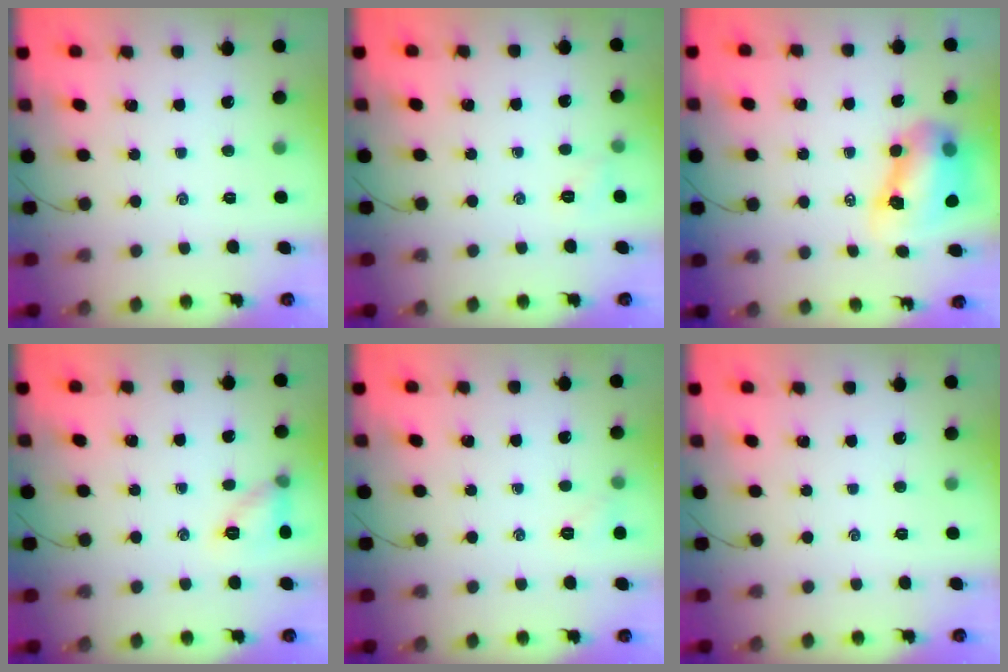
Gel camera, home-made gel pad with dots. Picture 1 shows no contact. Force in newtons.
{"total": 4.8, "press": 4.6, "slide": 1.3}
{"total": 10.5, "press": 10.1, "slide": 2.9}
{"total": 8.4, "press": 8.3, "slide": 1.0}
{"total": 4.6, "press": 4.5, "slide": 1.2}
{"total": 0.0}